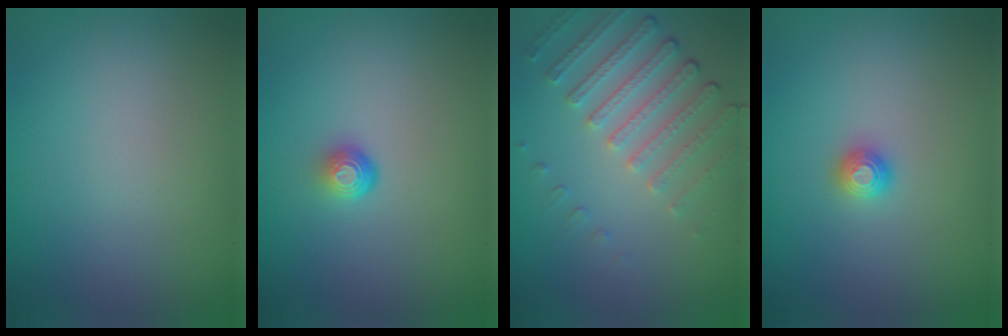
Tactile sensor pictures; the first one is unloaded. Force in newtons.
{"total": 1.8, "press": 1.1, "slide": 1.4}
{"total": 4.5, "press": 3.4, "slide": 2.9}
{"total": 1.2, "press": 1.2, "slide": 0.1}